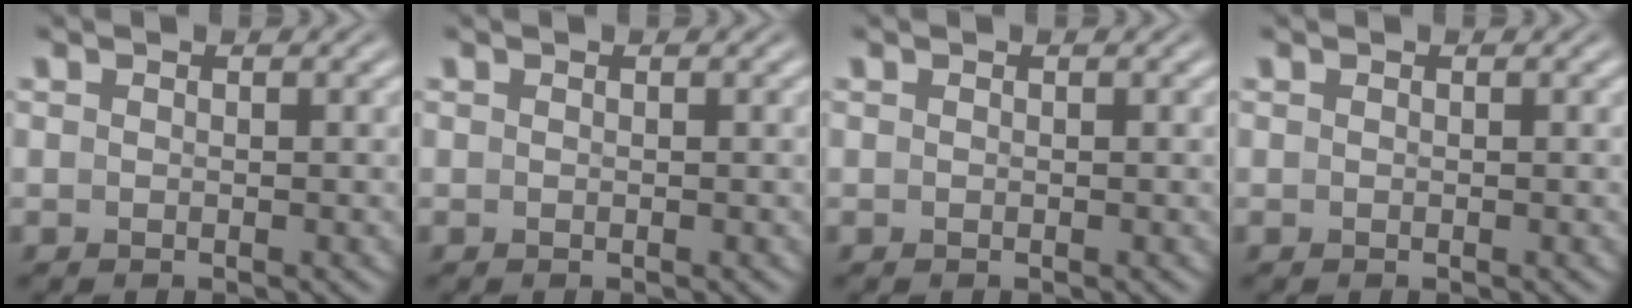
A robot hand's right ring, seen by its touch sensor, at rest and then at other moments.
{"total": 0.0}
{"total": 0.0}
{"total": 0.0}